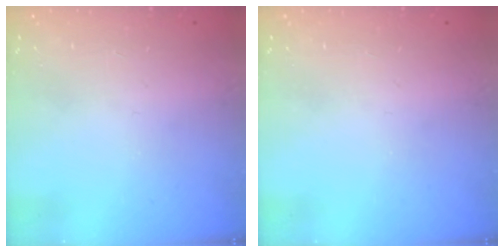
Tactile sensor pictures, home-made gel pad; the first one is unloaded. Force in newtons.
{"total": 0.0}